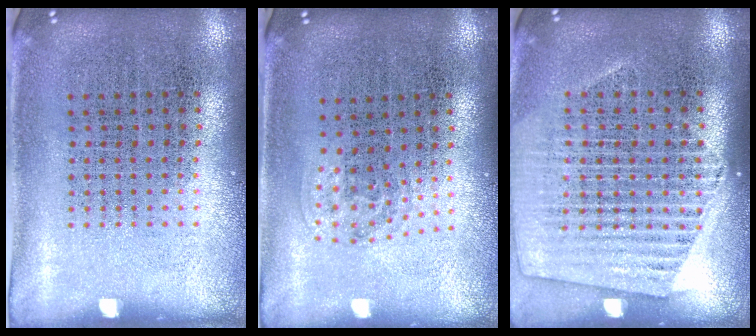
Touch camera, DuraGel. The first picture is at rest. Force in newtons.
{"total": 0.9, "press": 0.6, "slide": 0.7}
{"total": 1.5, "press": 1.4, "slide": 0.4}